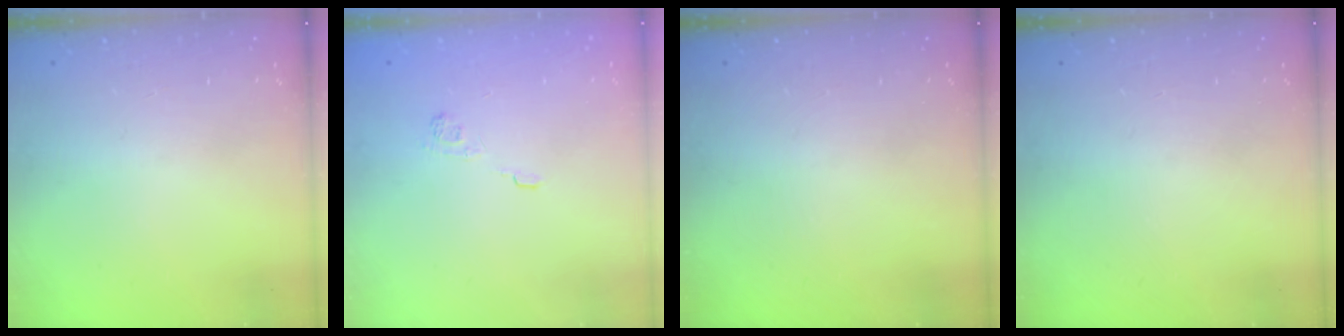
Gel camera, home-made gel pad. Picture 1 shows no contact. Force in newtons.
{"total": 2.3, "press": 1.8, "slide": 1.3}
{"total": 0.0}
{"total": 0.0}